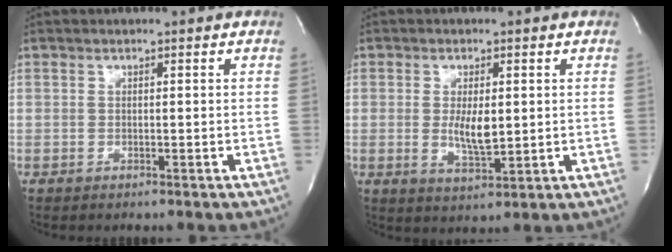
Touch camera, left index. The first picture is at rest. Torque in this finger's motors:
{"motor_torque": [0.29, 0.01, 0.35, 0.04]}